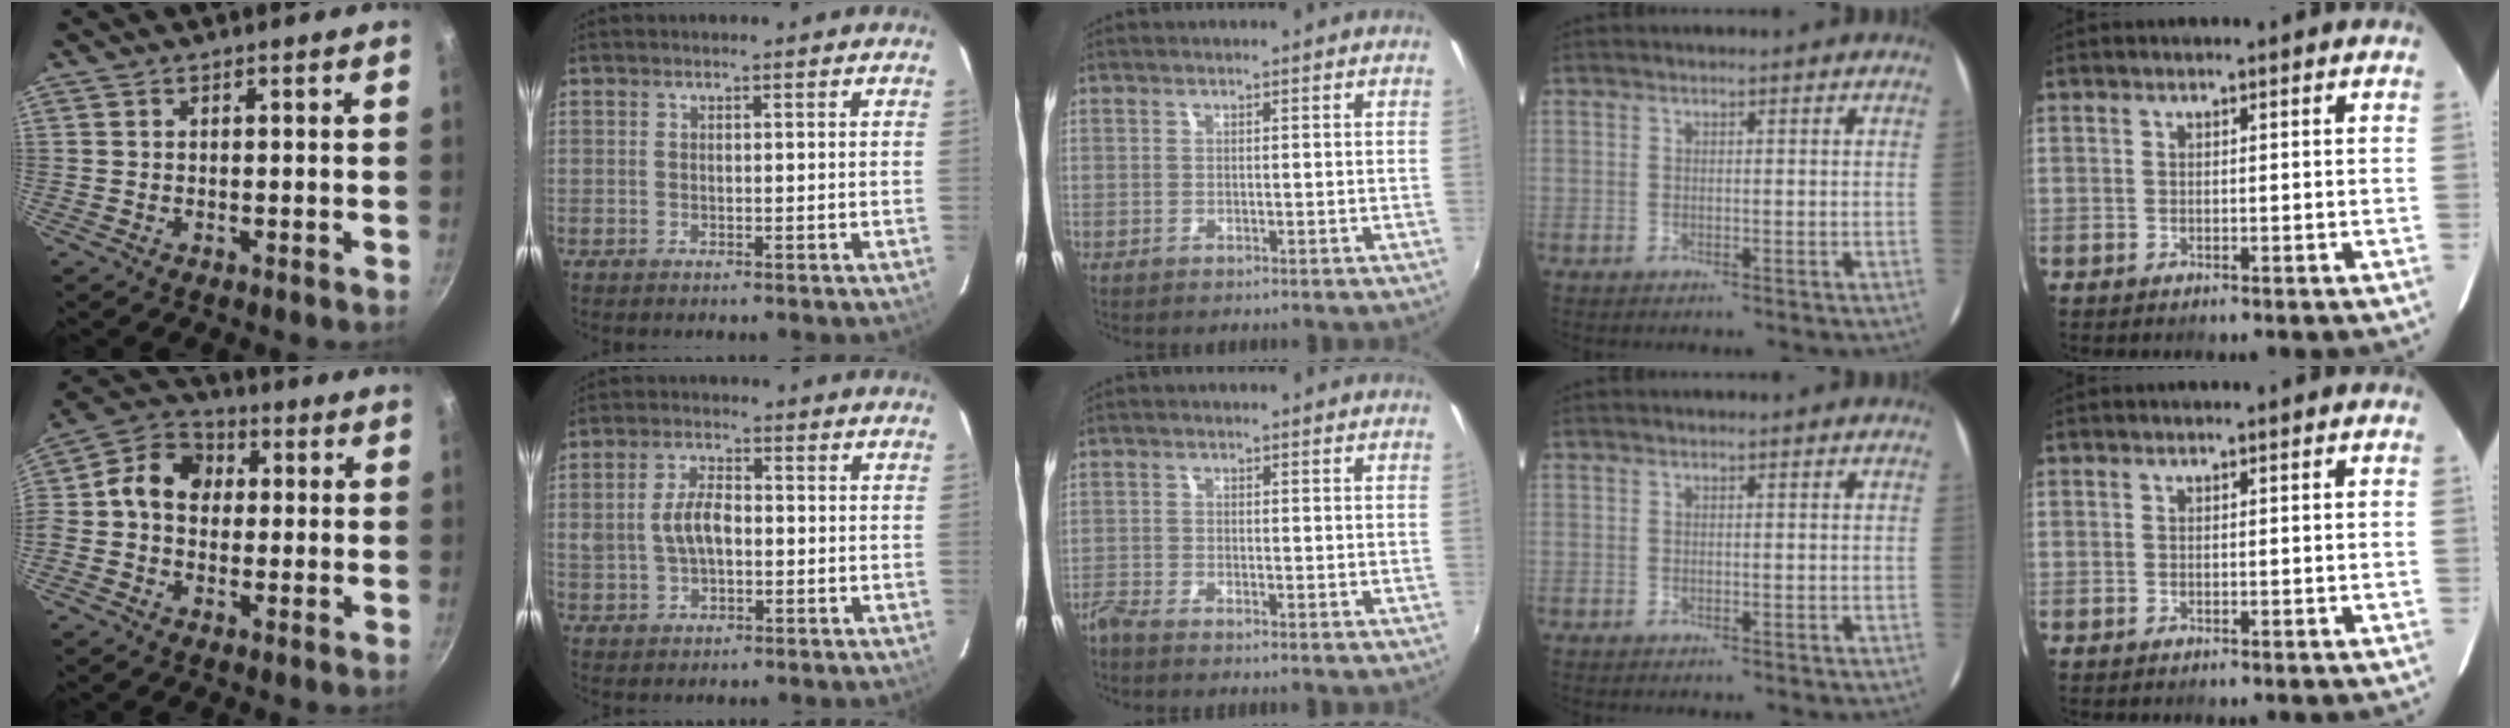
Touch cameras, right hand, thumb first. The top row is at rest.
{"thumb": {"total": 10.8, "force": [0.7, 8.7, 6.5], "torque": [-0.085, 0.026, -0.015]}, "index": {"total": 5.9, "force": [-0.4, 3.3, 4.9], "torque": [-0.097, 0.009, 0.000]}, "middle": {"total": 2.4, "force": [-2.3, 0.0, 0.8], "torque": [-0.028, -0.010, -0.049]}}